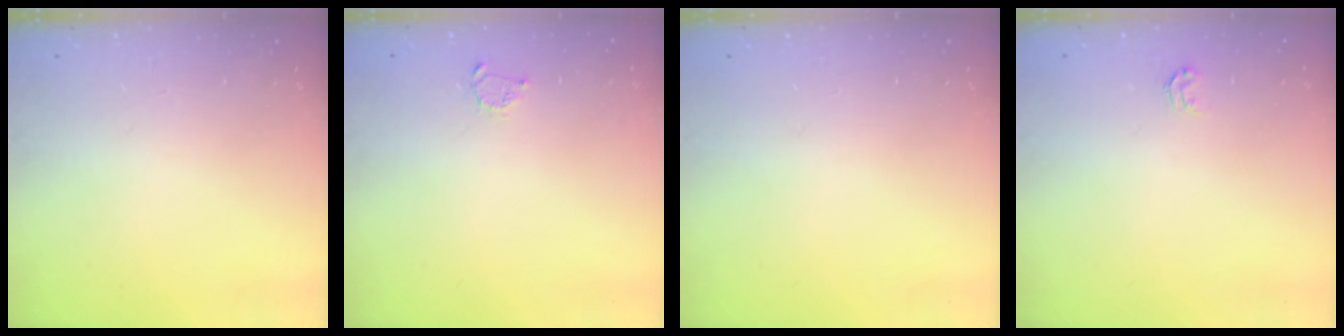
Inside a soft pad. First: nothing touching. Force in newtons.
{"total": 2.2, "press": 2.2, "slide": 0.3}
{"total": 0.0}
{"total": 2.9, "press": 2.9, "slide": 0.1}